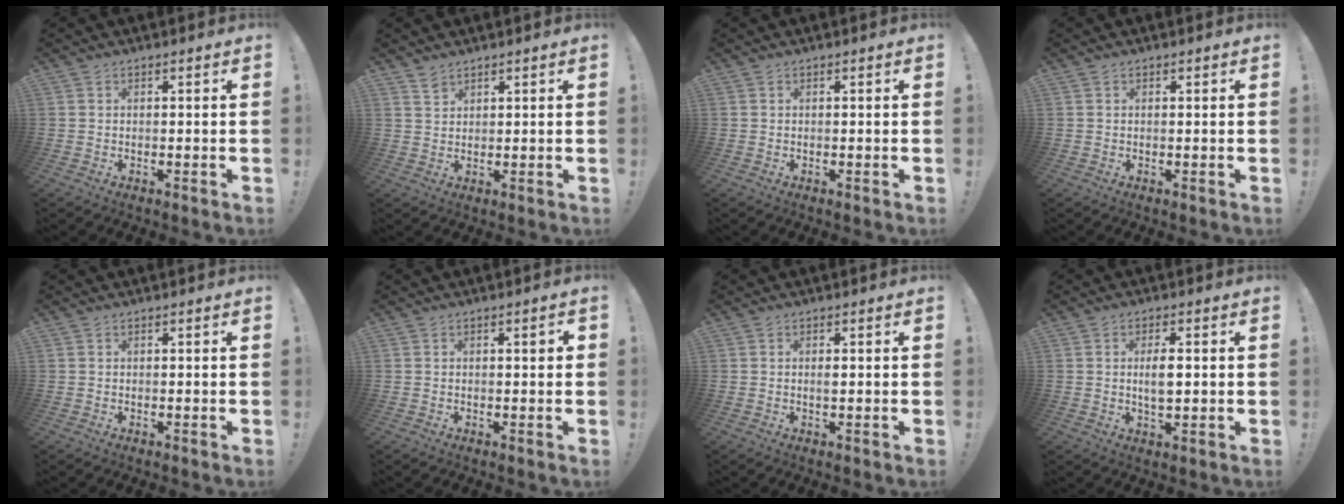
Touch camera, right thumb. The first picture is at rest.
{"total": 2.6, "force": [2.2, 1.2, 0.7], "torque": [-0.005, -0.015, 0.040]}
{"total": 0.0}
{"total": 0.0}
{"total": 0.0}
{"total": 1.6, "force": [0.4, 0.3, 1.5], "torque": [-0.014, -0.005, 0.002]}
{"total": 1.0, "force": [0.0, 0.2, 1.0], "torque": [-0.013, -0.003, -0.002]}
{"total": 5.0, "force": [0.3, 2.0, 4.6], "torque": [-0.071, -0.007, -0.002]}